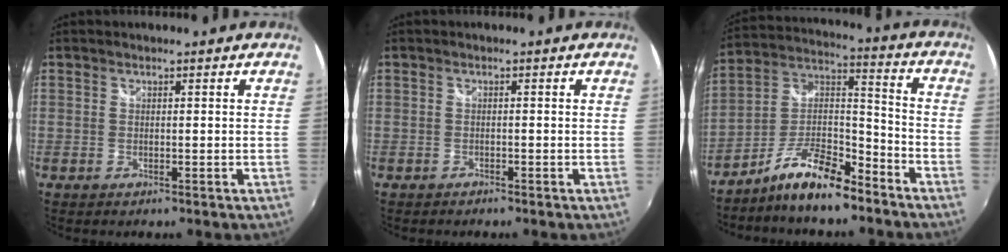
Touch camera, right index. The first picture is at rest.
{"total": 0.9, "force": [-0.8, 0.2, 0.1], "torque": [-0.007, -0.003, -0.015]}
{"total": 12.8, "force": [-9.3, 3.8, 8.0], "torque": [-0.164, 0.024, -0.170]}